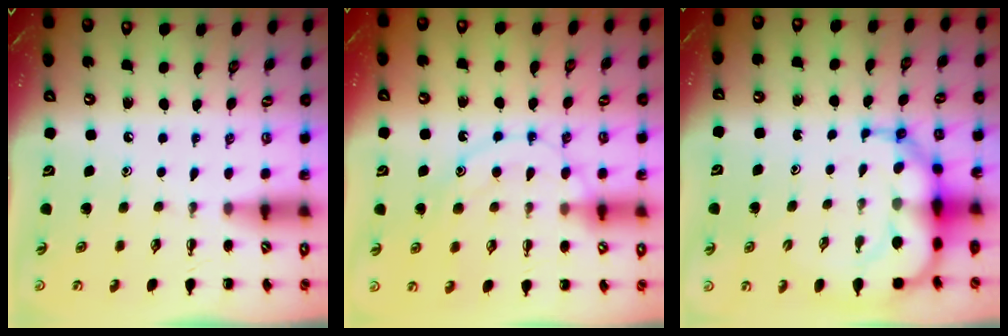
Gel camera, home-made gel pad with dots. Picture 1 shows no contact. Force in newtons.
{"total": 11.5, "press": 11.5, "slide": 0.6}
{"total": 9.7, "press": 9.3, "slide": 2.7}